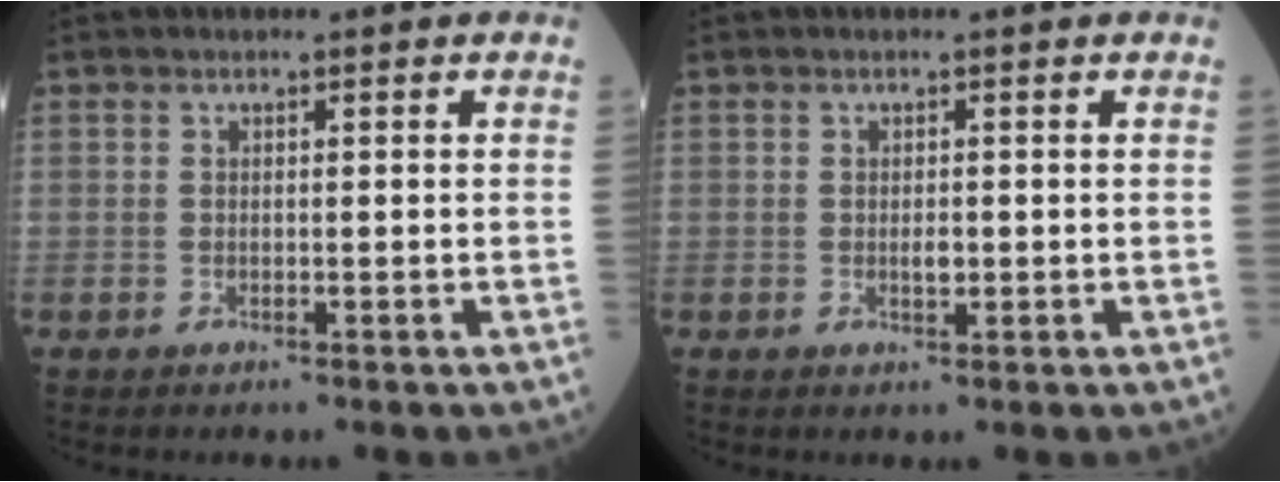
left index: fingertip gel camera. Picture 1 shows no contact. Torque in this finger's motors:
{"motor_torque": [0.51, 0.36, 0.04, 0.02]}